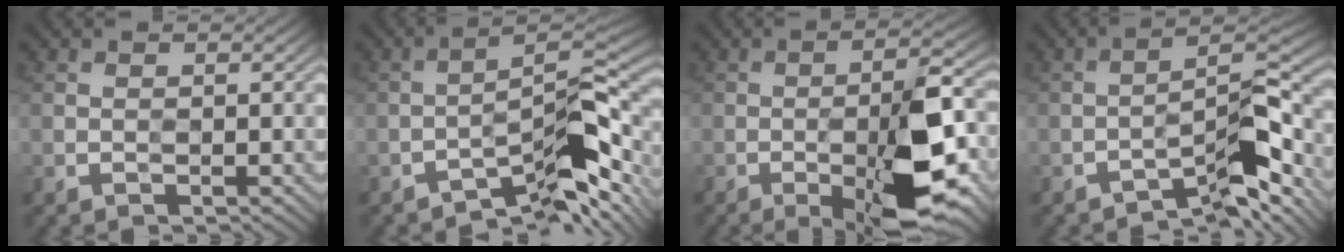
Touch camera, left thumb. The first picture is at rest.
{"total": 10.1, "force": [-7.3, 1.9, 6.7], "torque": [-0.087, 0.014, -0.120]}
{"total": 10.4, "force": [-4.6, 2.3, 9.0], "torque": [-0.130, 0.007, -0.073]}
{"total": 7.6, "force": [-6.3, 0.9, 4.0], "torque": [-0.048, 0.030, -0.110]}